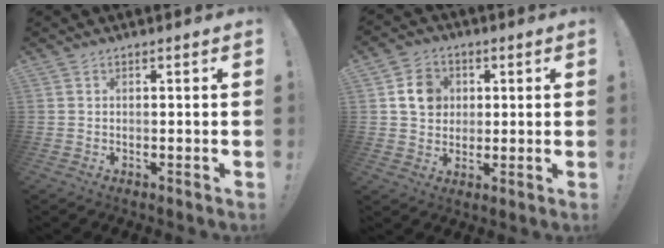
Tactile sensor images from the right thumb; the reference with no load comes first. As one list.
[{"total": 9.1, "force": [2.6, 8.0, 3.6], "torque": [-0.043, -0.002, 0.054]}]